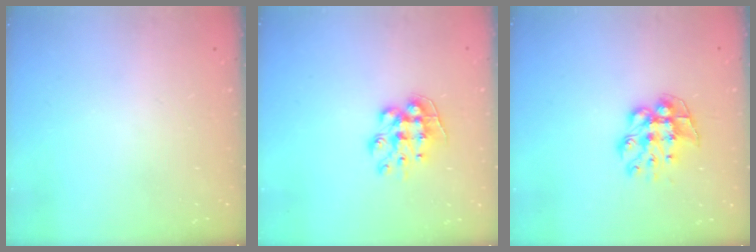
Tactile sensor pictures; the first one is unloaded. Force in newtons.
{"total": 10.8, "press": 10.8, "slide": 0.9}
{"total": 9.6, "press": 9.6, "slide": 0.6}